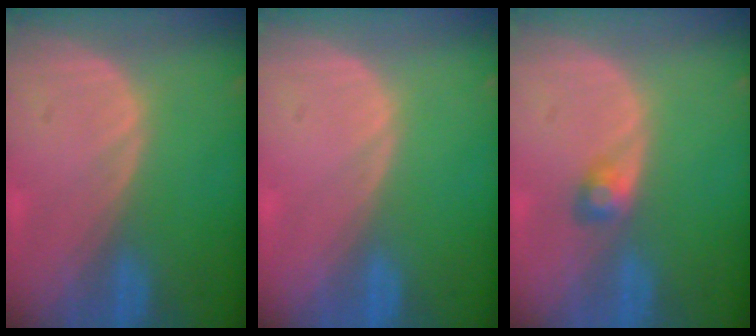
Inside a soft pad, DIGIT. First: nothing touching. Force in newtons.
{"total": 0.0}
{"total": 2.1, "press": 2.1, "slide": 0.2}